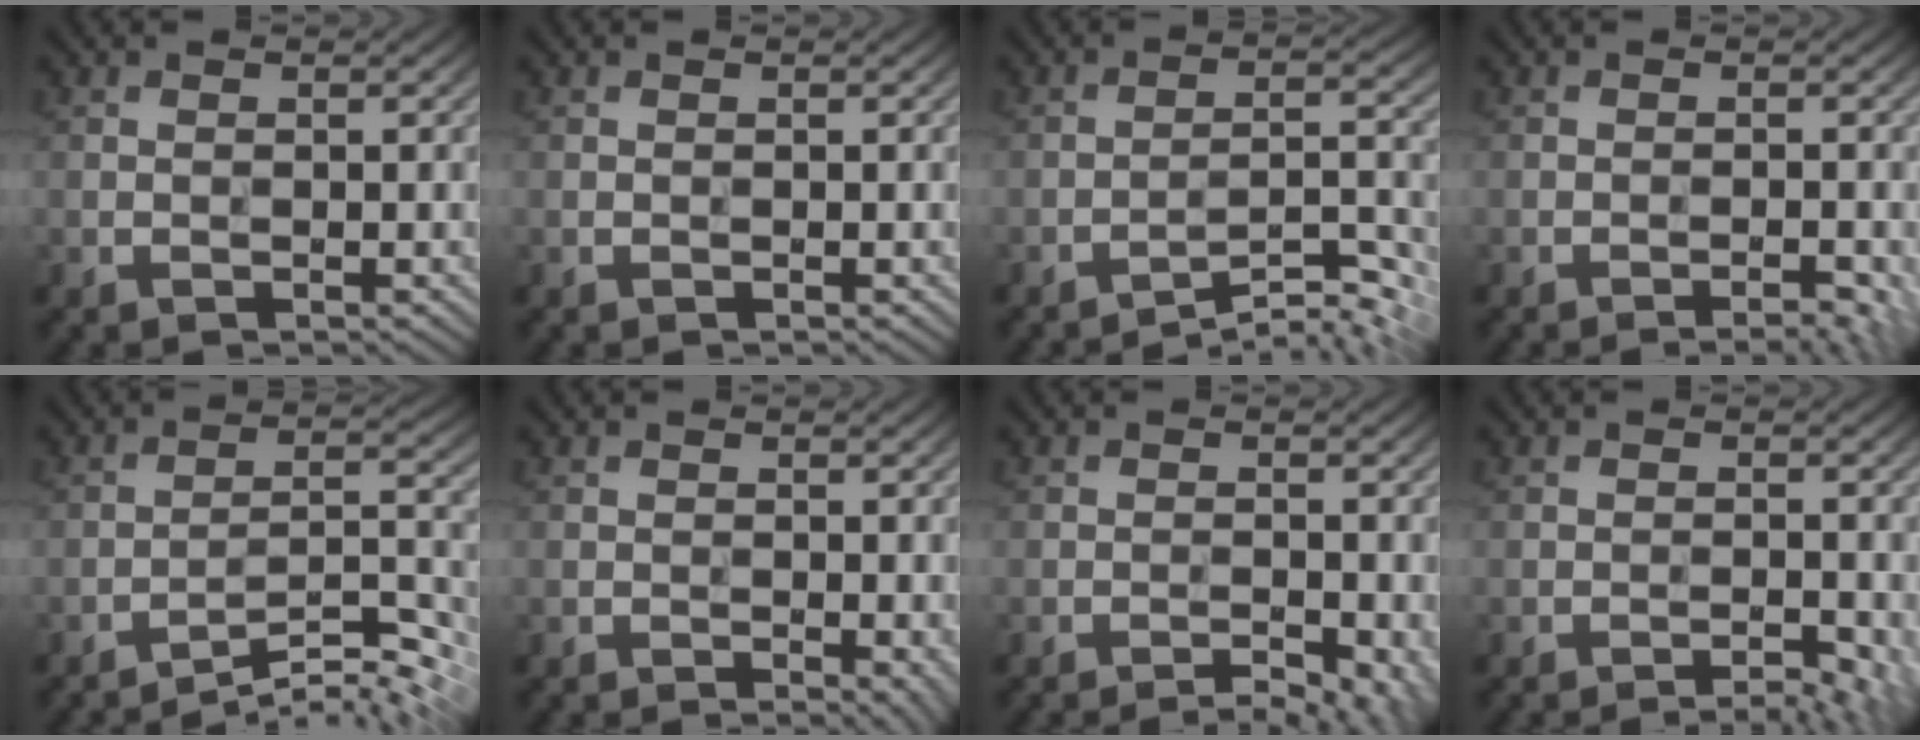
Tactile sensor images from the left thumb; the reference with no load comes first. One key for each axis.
{"total": 0.0}
{"total": 6.1, "fx": -4.8, "fy": 0.8, "fz": 3.6, "tx": -0.056, "ty": 0.008, "tz": -0.078}
{"total": 2.4, "fx": -1.5, "fy": 0.5, "fz": 1.9, "tx": -0.026, "ty": 0.004, "tz": -0.022}
{"total": 7.4, "fx": -5.8, "fy": 0.9, "fz": 4.5, "tx": -0.073, "ty": 0.012, "tz": -0.097}
{"total": 1.9, "fx": -0.5, "fy": 0.8, "fz": 1.6, "tx": -0.021, "ty": -0.008, "tz": -0.004}
{"total": 3.8, "fx": -2.5, "fy": 0.9, "fz": 2.7, "tx": -0.040, "ty": -0.001, "tz": -0.033}
{"total": 2.5, "fx": -1.7, "fy": 0.5, "fz": 1.8, "tx": -0.025, "ty": 0.000, "tz": -0.022}